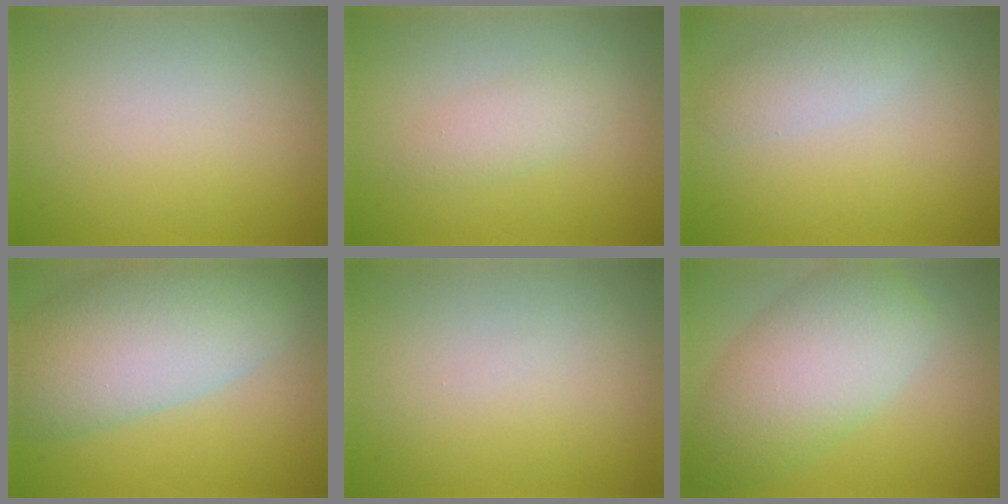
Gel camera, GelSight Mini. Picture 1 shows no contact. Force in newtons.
{"total": 1.8, "press": 1.8, "slide": 0.0}
{"total": 2.3, "press": 2.3, "slide": 0.2}
{"total": 10.3, "press": 10.3, "slide": 0.8}
{"total": 0.0}
{"total": 7.8, "press": 7.8, "slide": 0.3}